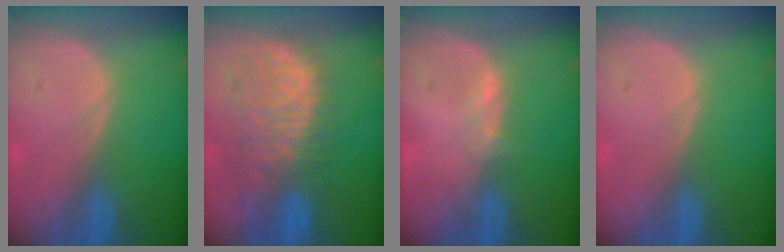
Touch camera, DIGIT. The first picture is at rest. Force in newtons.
{"total": 10.9, "press": 9.4, "slide": 5.4}
{"total": 1.3, "press": 1.2, "slide": 0.5}
{"total": 0.0}